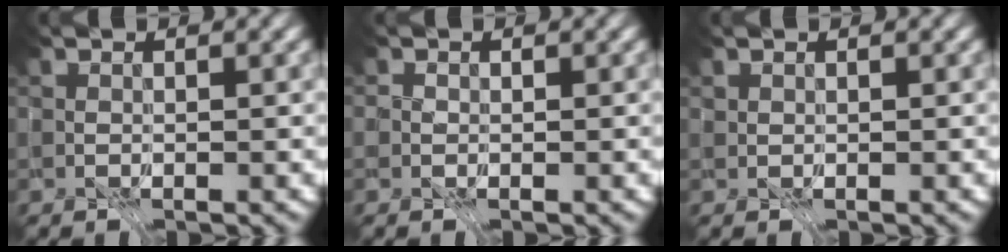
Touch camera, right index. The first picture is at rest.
{"total": 2.3, "force": [1.1, 1.7, 1.0], "torque": [-0.007, 0.008, -0.001]}
{"total": 1.1, "force": [0.7, 0.8, 0.5], "torque": [-0.014, 0.003, 0.013]}